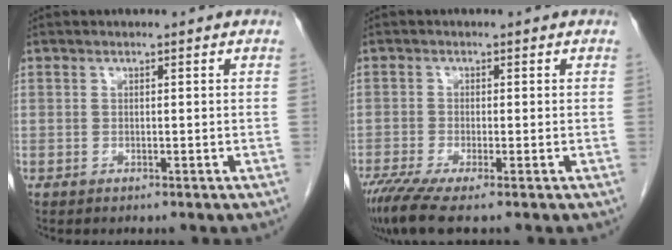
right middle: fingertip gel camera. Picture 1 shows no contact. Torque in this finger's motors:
{"motor_torque": [1.10, -0.85, 0.23, 0.11]}